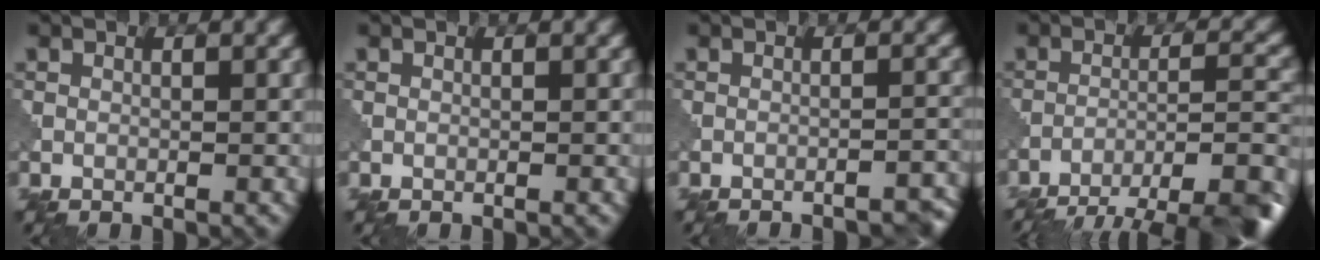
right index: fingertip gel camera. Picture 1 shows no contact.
{"total": 0.0}
{"total": 4.7, "force": [-4.3, 1.0, 1.7], "torque": [-0.011, 0.017, -0.049]}
{"total": 11.0, "force": [-9.2, 2.7, 5.4], "torque": [-0.071, -0.002, -0.118]}